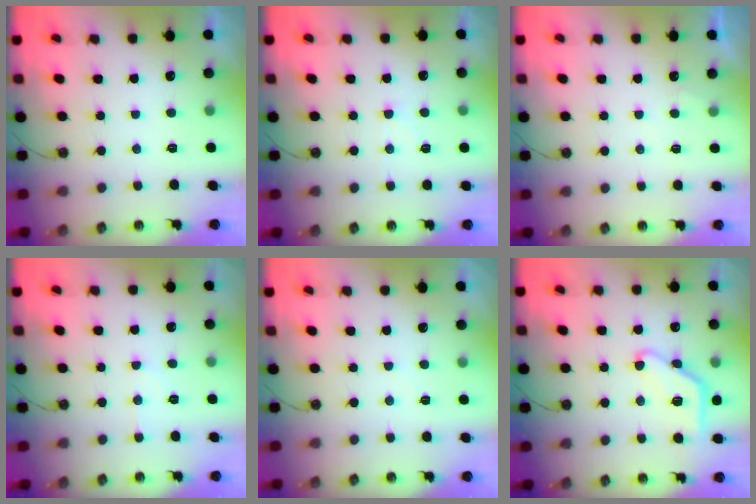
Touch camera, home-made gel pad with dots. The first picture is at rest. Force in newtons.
{"total": 4.2, "press": 4.2, "slide": 0.7}
{"total": 2.8, "press": 2.8, "slide": 0.3}
{"total": 5.8, "press": 5.8, "slide": 0.5}
{"total": 2.4, "press": 2.4, "slide": 0.4}
{"total": 12.2, "press": 12.2, "slide": 0.7}